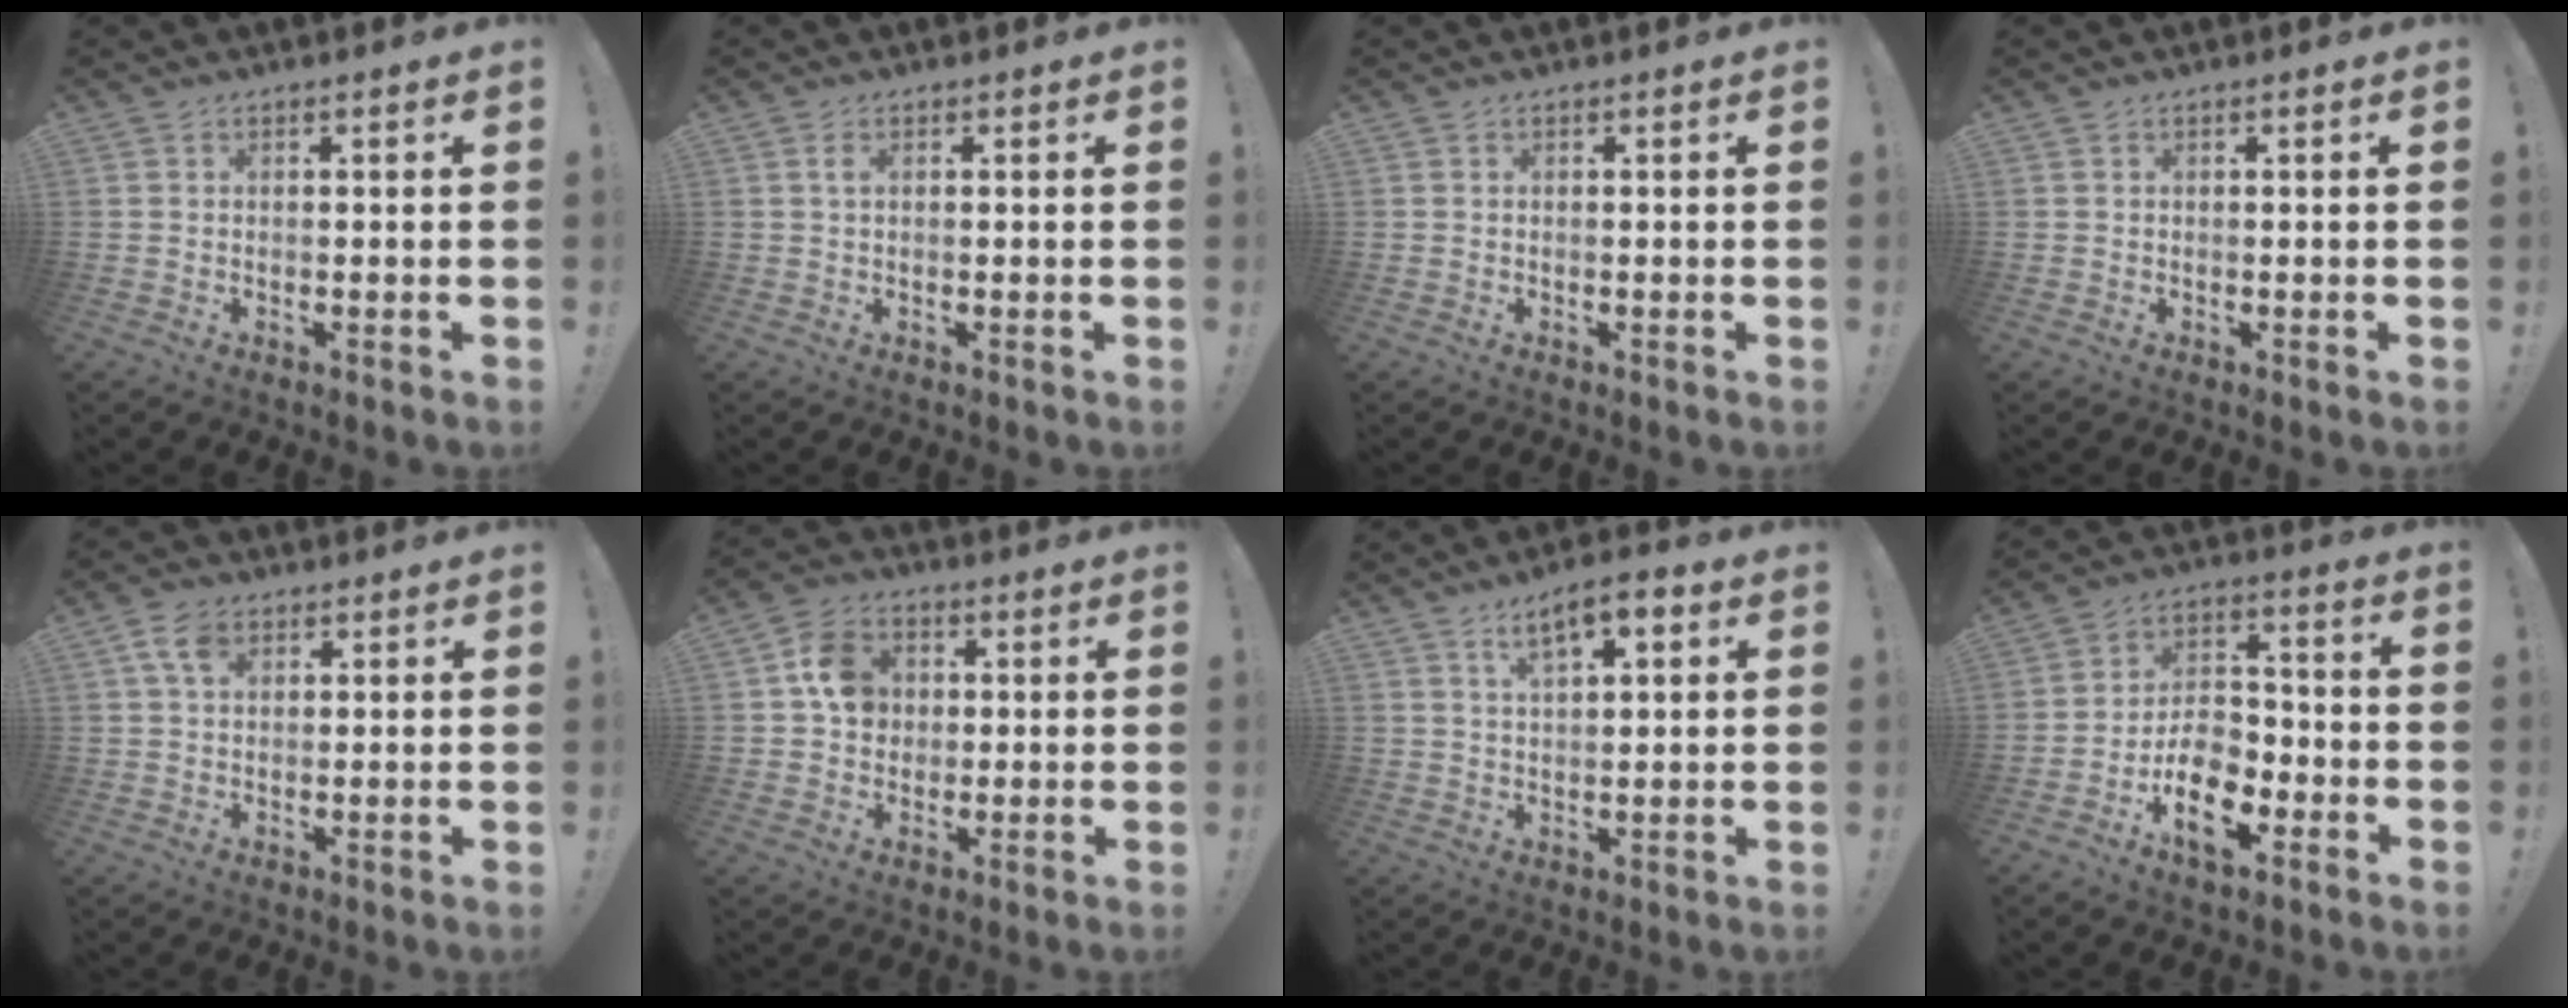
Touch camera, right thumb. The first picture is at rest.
{"total": 1.3, "force": [0.4, 0.5, 1.2], "torque": [-0.023, 0.003, 0.006]}
{"total": 0.0}
{"total": 0.0}
{"total": 5.7, "force": [2.4, 3.6, 3.7], "torque": [-0.066, 0.002, 0.046]}
{"total": 9.6, "force": [1.7, 8.2, 4.6], "torque": [-0.066, 0.014, 0.039]}
{"total": 7.6, "force": [3.8, 2.8, 6.0], "torque": [-0.093, -0.010, 0.062]}
{"total": 13.5, "force": [-6.7, 7.9, 8.5], "torque": [-0.136, 0.052, -0.113]}